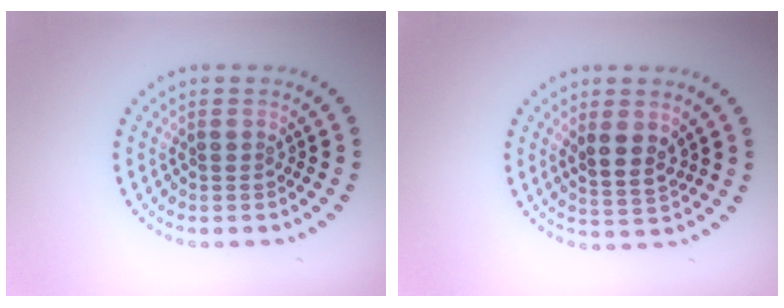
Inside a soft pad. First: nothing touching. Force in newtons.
{"total": 2.5, "press": 2.3, "slide": 1.0}